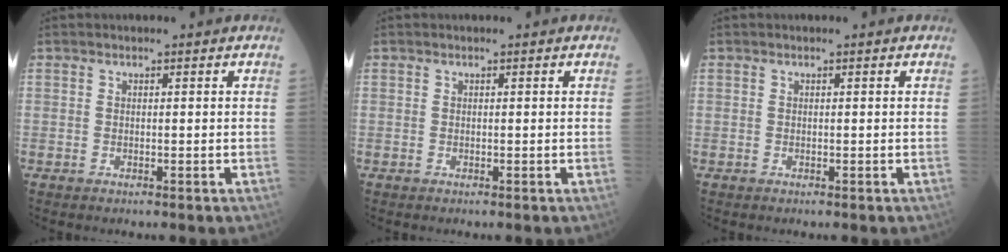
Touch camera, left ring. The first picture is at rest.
{"total": 0.0}
{"total": 0.0}